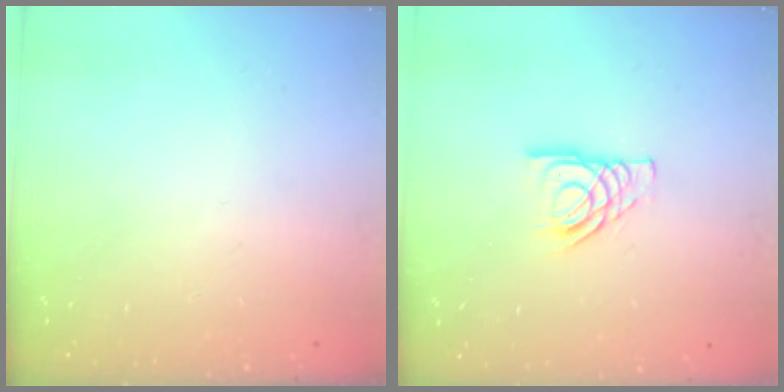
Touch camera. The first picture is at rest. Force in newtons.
{"total": 7.9, "press": 7.9, "slide": 0.8}